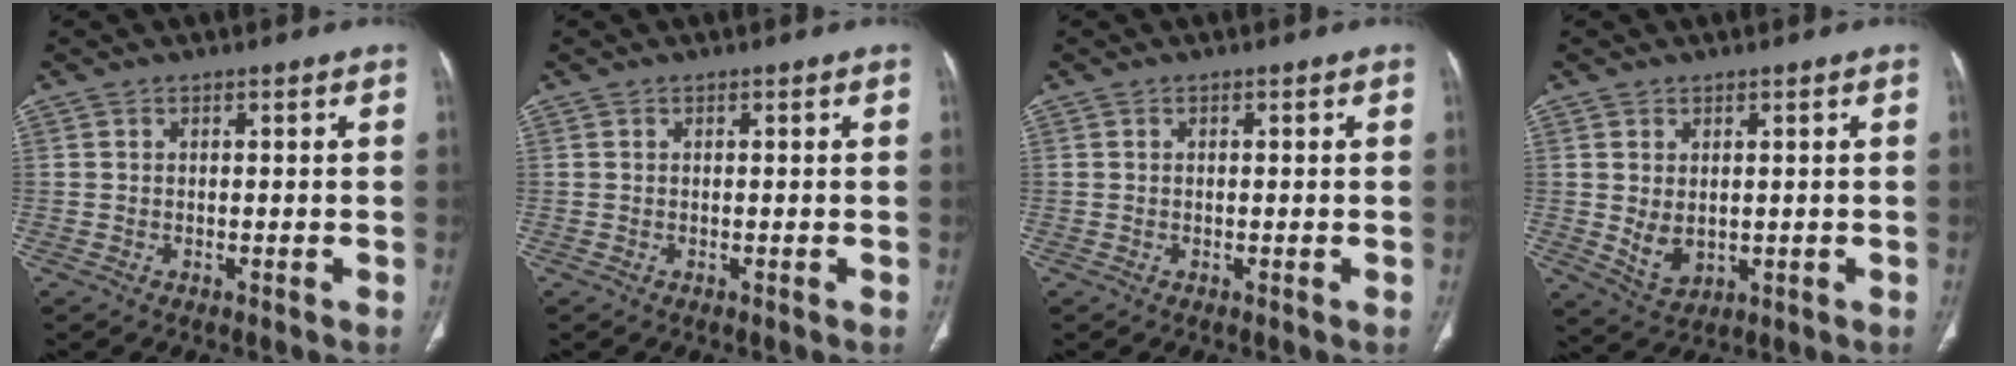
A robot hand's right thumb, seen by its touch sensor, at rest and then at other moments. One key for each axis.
{"total": 0.0}
{"total": 0.0}
{"total": 4.9, "fx": 0.3, "fy": 3.4, "fz": 3.5, "tx": -0.057, "ty": -0.011, "tz": 0.022}